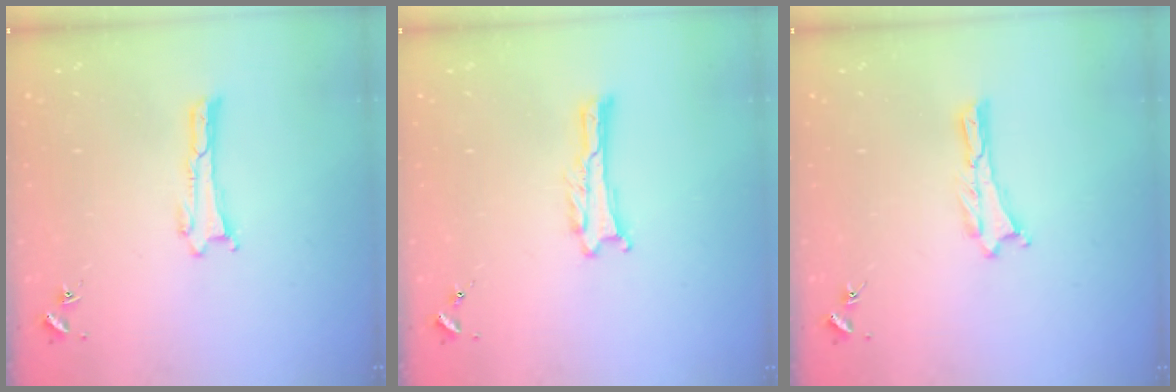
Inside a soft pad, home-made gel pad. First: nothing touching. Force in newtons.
{"total": 0.0}
{"total": 0.0}